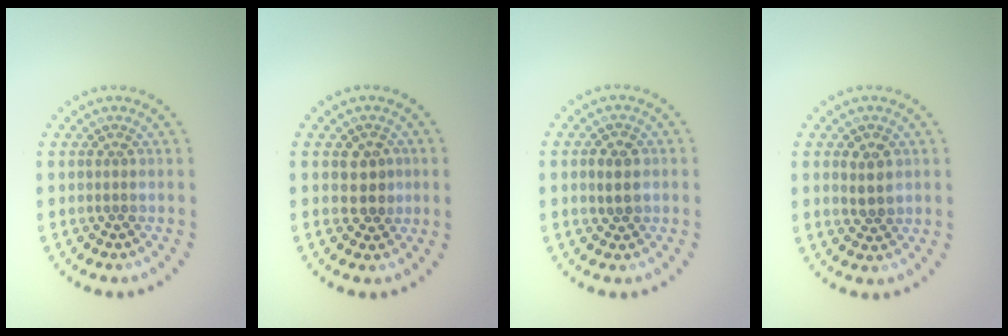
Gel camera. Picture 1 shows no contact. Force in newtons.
{"total": 2.4, "press": 2.4, "slide": 0.7}
{"total": 2.1, "press": 2.1, "slide": 0.2}
{"total": 1.9, "press": 1.8, "slide": 0.2}